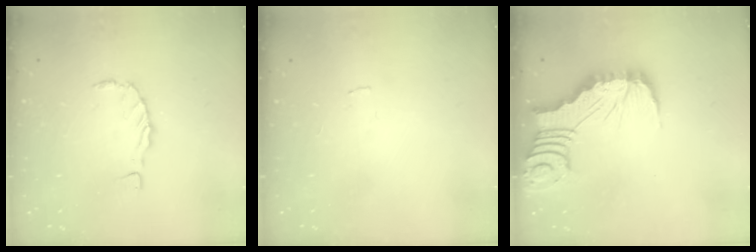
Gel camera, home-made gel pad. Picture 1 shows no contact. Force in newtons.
{"total": 0.6, "press": 0.5, "slide": 0.2}
{"total": 7.1, "press": 7.0, "slide": 0.9}